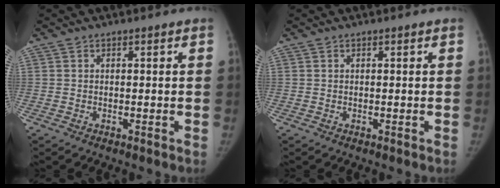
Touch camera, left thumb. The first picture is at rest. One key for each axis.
{"total": 0.0}